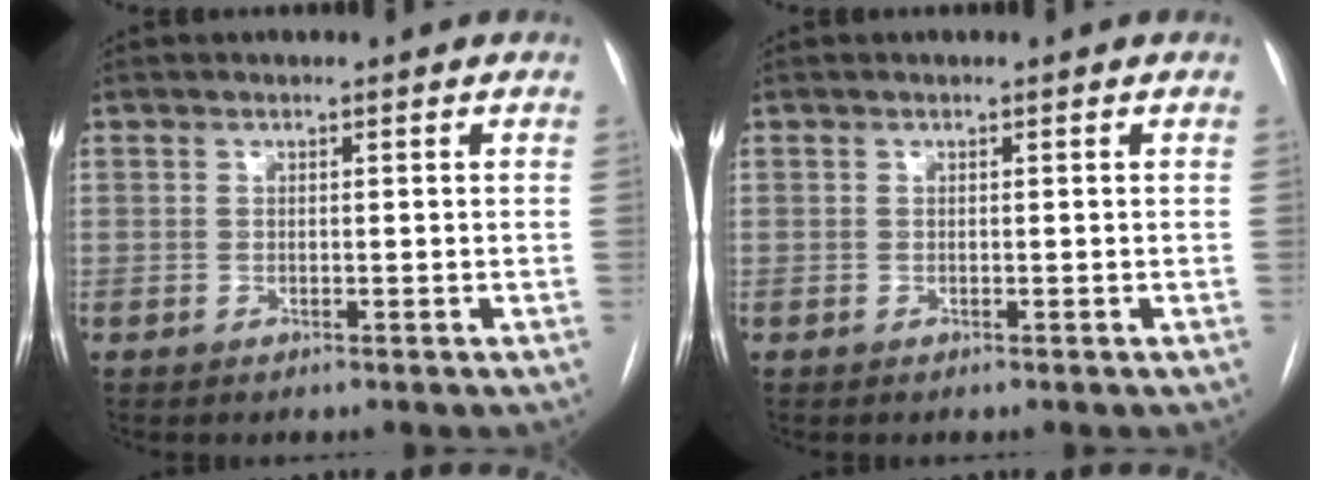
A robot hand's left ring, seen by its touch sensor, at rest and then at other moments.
{"total": 0.0}